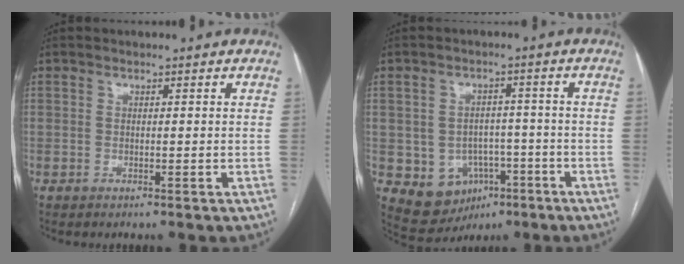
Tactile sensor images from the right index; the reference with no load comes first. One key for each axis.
{"total": 8.5, "fx": -2.9, "fy": 7.2, "fz": 3.4, "tx": -0.050, "ty": 0.023, "tz": -0.029}